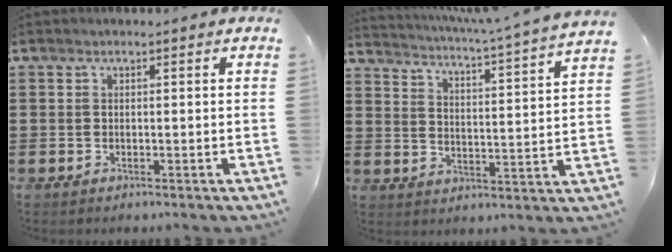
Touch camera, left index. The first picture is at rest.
{"total": 3.9, "force": [3.4, -0.9, 1.6], "torque": [-0.052, -0.037, 0.048]}